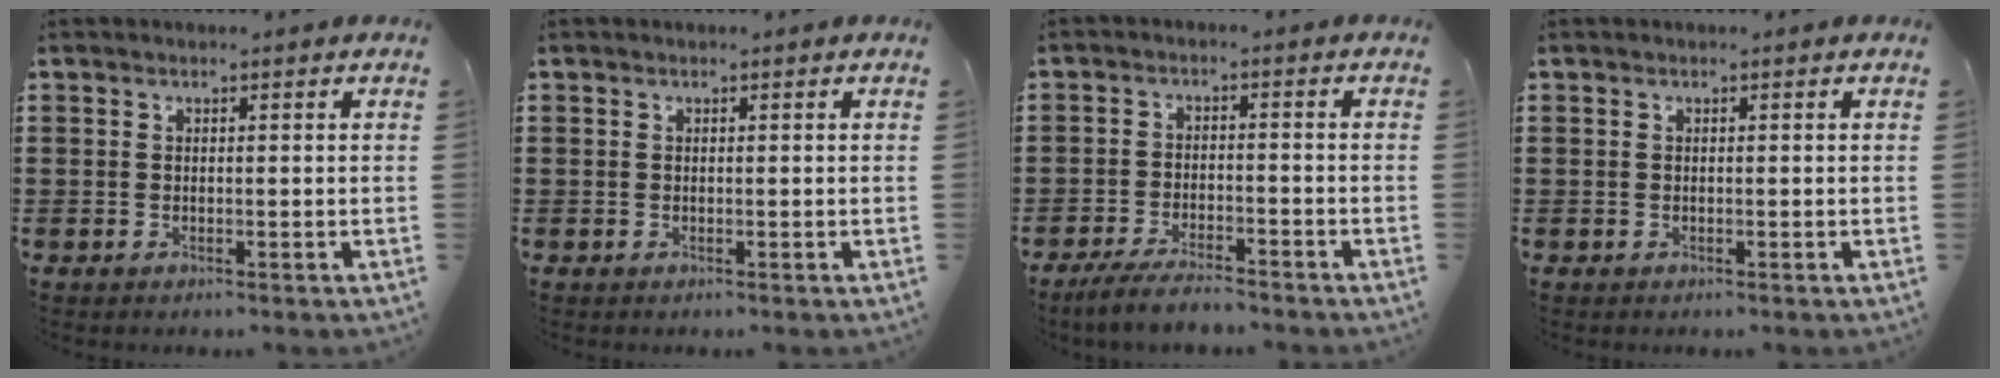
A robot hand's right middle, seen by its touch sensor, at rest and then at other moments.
{"total": 0.0}
{"total": 4.3, "force": [-3.9, 0.4, 1.7], "torque": [-0.041, -0.004, -0.079]}
{"total": 0.0}